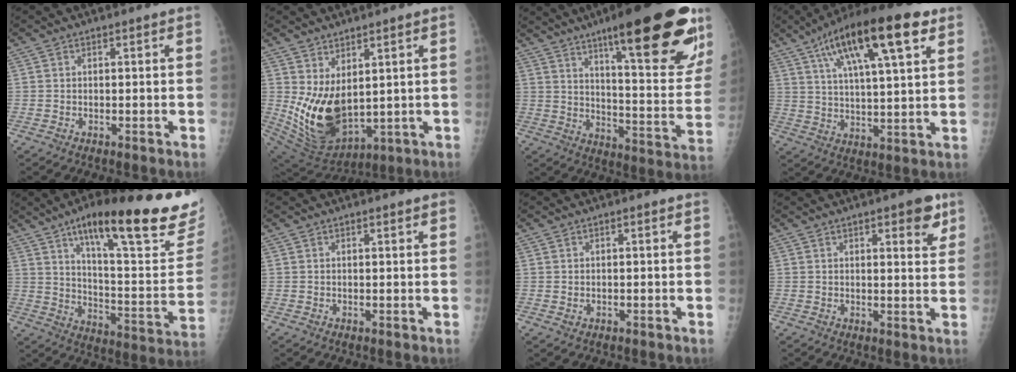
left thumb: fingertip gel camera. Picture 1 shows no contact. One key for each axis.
{"total": 13.0, "fx": 2.3, "fy": 7.4, "fz": 10.4, "tx": -0.174, "ty": -0.038, "tz": 0.074}
{"total": 28.2, "fx": 16.9, "fy": 5.8, "fz": 21.8, "tx": -0.263, "ty": -0.064, "tz": 0.244}
{"total": 20.2, "fx": 10.1, "fy": 5.6, "fz": 16.6, "tx": -0.260, "ty": -0.009, "tz": 0.165}
{"total": 29.2, "fx": 18.4, "fy": 6.6, "fz": 21.7, "tx": -0.283, "ty": -0.062, "tz": 0.272}
{"total": 1.6, "fx": 1.1, "fy": 0.2, "fz": 1.2, "tx": -0.012, "ty": 0.001, "tz": 0.011}
{"total": 0.9, "fx": 0.1, "fy": 0.6, "fz": 0.7, "tx": -0.010, "ty": -0.002, "tz": 0.005}
{"total": 6.3, "fx": 3.4, "fy": 2.0, "fz": 4.8, "tx": -0.045, "ty": -0.015, "tz": 0.039}